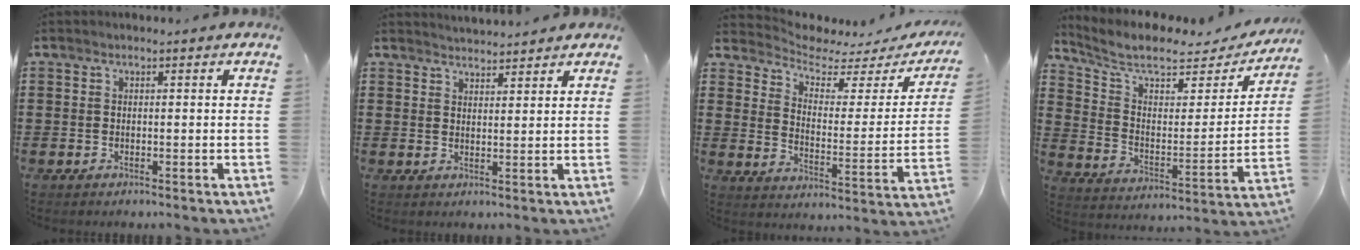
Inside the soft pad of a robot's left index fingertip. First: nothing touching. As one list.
[{"total": 2.5, "force": [2.5, -0.1, -0.1], "torque": [-0.006, -0.005, 0.047]}, {"total": 3.7, "force": [3.3, 1.2, 1.2], "torque": [-0.048, -0.026, 0.049]}, {"total": 8.1, "force": [6.5, 2.3, 4.2], "torque": [-0.112, -0.038, 0.110]}]